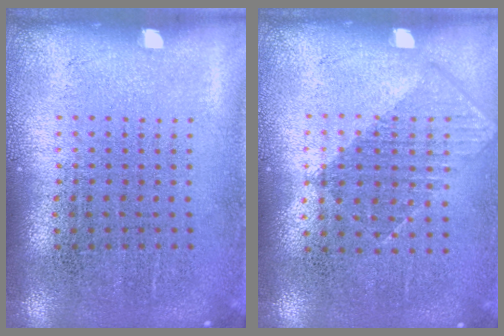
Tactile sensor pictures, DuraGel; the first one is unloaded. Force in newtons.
{"total": 0.8, "press": 0.6, "slide": 0.4}